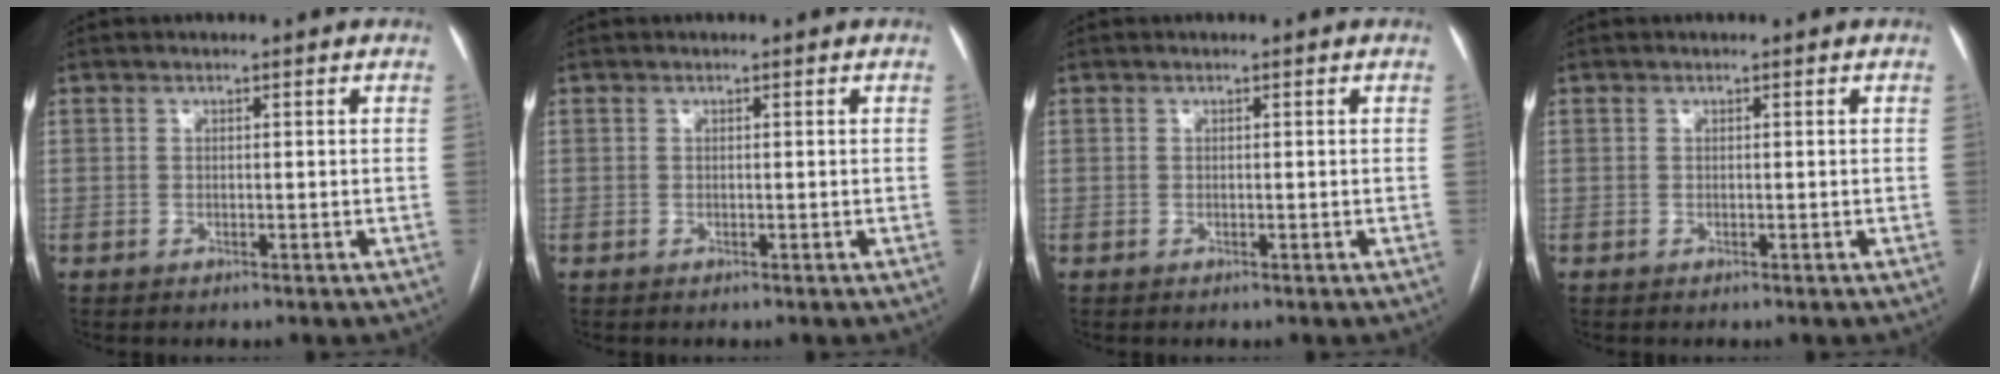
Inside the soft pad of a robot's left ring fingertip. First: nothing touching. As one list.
[{"total": 0.0}, {"total": 0.0}, {"total": 0.0}]